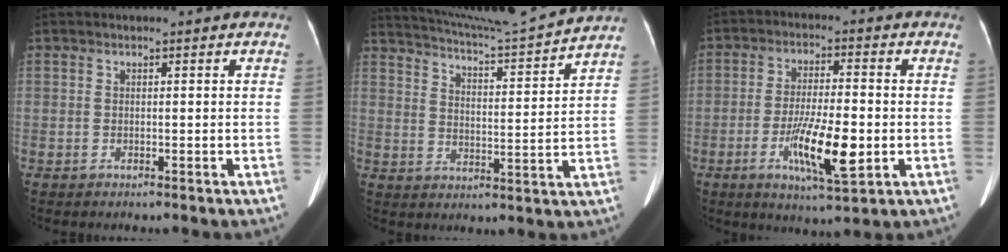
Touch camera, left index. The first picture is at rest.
{"total": 14.3, "force": [13.7, -2.5, 3.5], "torque": [-0.075, -0.033, 0.202]}
{"total": 10.1, "force": [-2.8, 1.8, 9.5], "torque": [-0.171, -0.014, -0.047]}